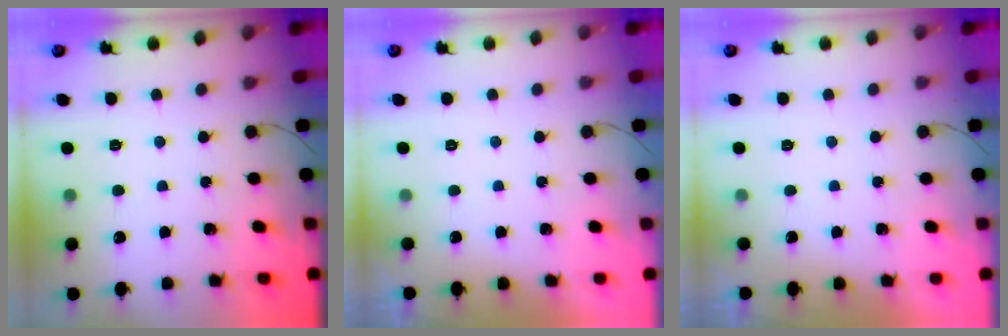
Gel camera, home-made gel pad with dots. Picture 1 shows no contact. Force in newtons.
{"total": 0.0}
{"total": 0.0}